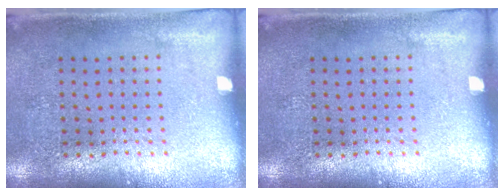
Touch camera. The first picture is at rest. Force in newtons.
{"total": 0.0}